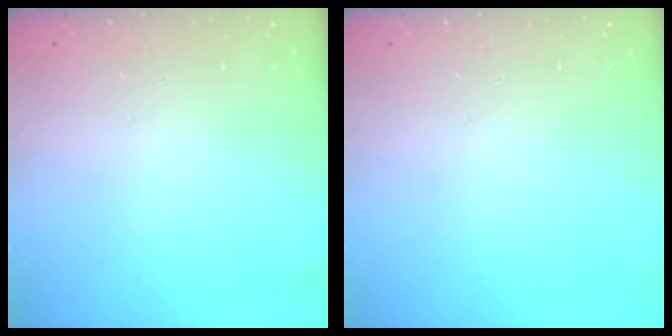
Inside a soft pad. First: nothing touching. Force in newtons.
{"total": 0.0}